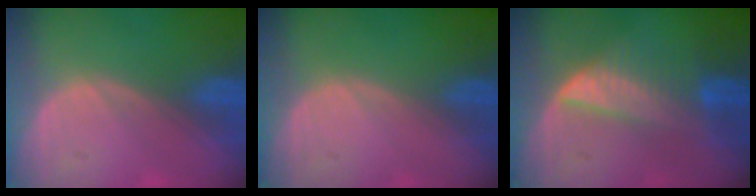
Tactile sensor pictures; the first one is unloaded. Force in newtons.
{"total": 0.0}
{"total": 6.3, "press": 6.2, "slide": 1.0}